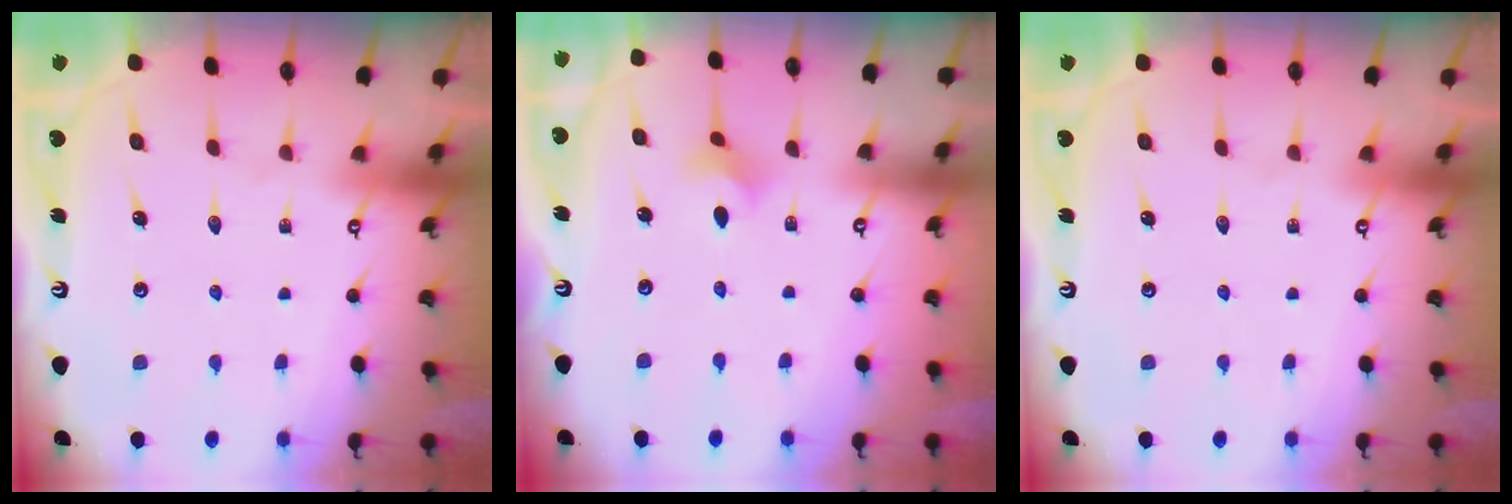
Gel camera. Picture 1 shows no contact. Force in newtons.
{"total": 3.4, "press": 3.4, "slide": 0.5}
{"total": 0.0}